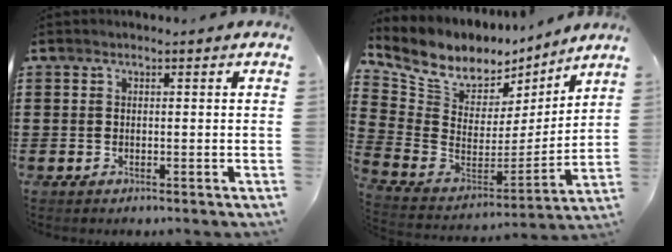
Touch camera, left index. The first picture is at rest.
{"total": 7.5, "force": [5.7, 4.3, 2.2], "torque": [-0.085, -0.044, 0.102]}